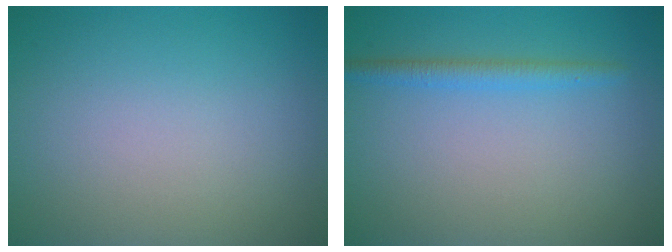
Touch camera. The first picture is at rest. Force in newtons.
{"total": 1.8, "press": 1.8, "slide": 0.0}